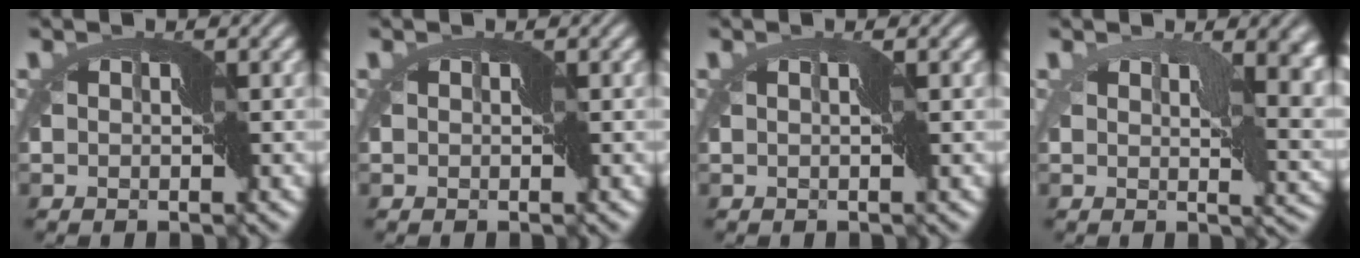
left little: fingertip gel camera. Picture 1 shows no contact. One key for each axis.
{"total": 0.0}
{"total": 0.8, "fx": 0.1, "fy": -0.8, "fz": 0.0, "tx": -0.008, "ty": 0.003, "tz": -0.002}
{"total": 7.9, "fx": 1.8, "fy": 4.2, "fz": 6.5, "tx": -0.078, "ty": -0.010, "tz": 0.030}